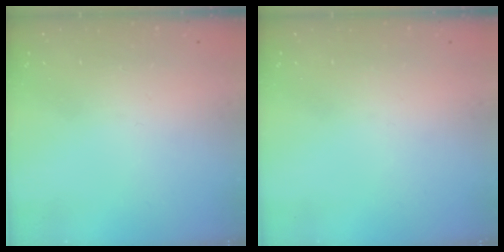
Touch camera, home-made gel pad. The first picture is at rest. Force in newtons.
{"total": 0.0}